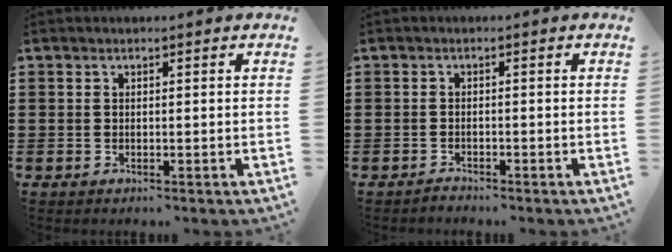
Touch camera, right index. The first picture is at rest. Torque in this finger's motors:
{"motor_torque": [-0.44, 1.28, -0.70, -0.21]}